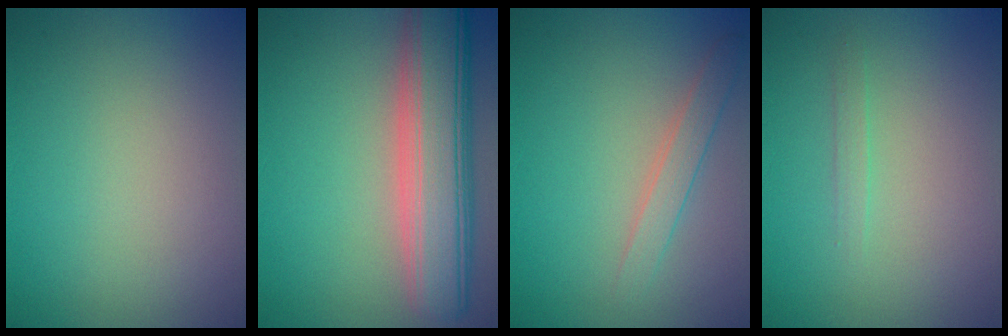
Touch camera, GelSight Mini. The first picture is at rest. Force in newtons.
{"total": 8.4, "press": 8.4, "slide": 0.9}
{"total": 1.8, "press": 1.8, "slide": 0.1}
{"total": 0.8, "press": 0.8, "slide": 0.0}